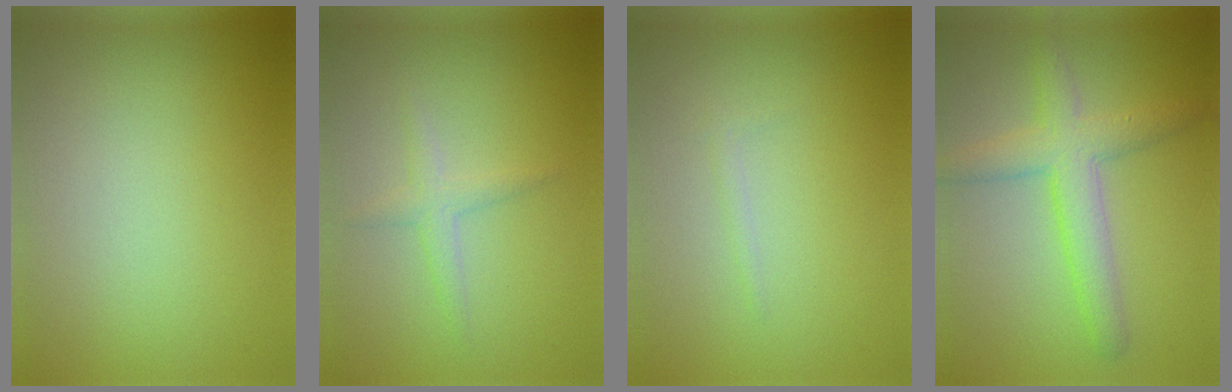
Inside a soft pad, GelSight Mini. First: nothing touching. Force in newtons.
{"total": 1.5, "press": 1.5, "slide": 0.1}
{"total": 0.6, "press": 0.6, "slide": 0.0}
{"total": 4.6, "press": 4.6, "slide": 0.1}